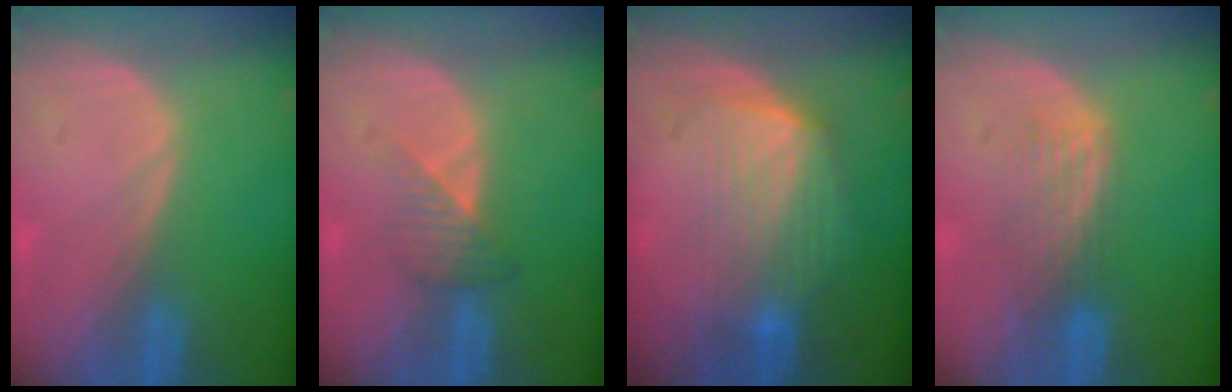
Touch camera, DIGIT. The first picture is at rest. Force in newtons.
{"total": 3.3, "press": 3.1, "slide": 1.1}
{"total": 6.7, "press": 6.7, "slide": 0.7}
{"total": 4.4, "press": 3.7, "slide": 2.3}